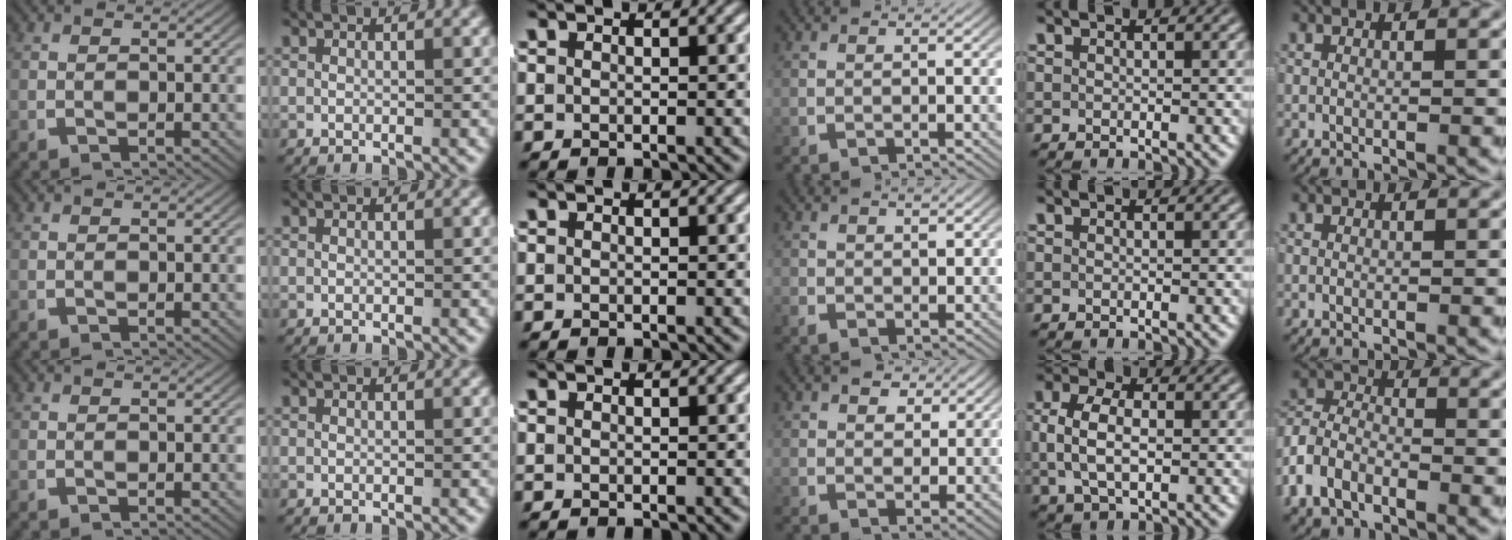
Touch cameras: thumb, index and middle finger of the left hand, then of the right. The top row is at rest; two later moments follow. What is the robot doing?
{"motion": "lift_and_place", "object": "shorts"}